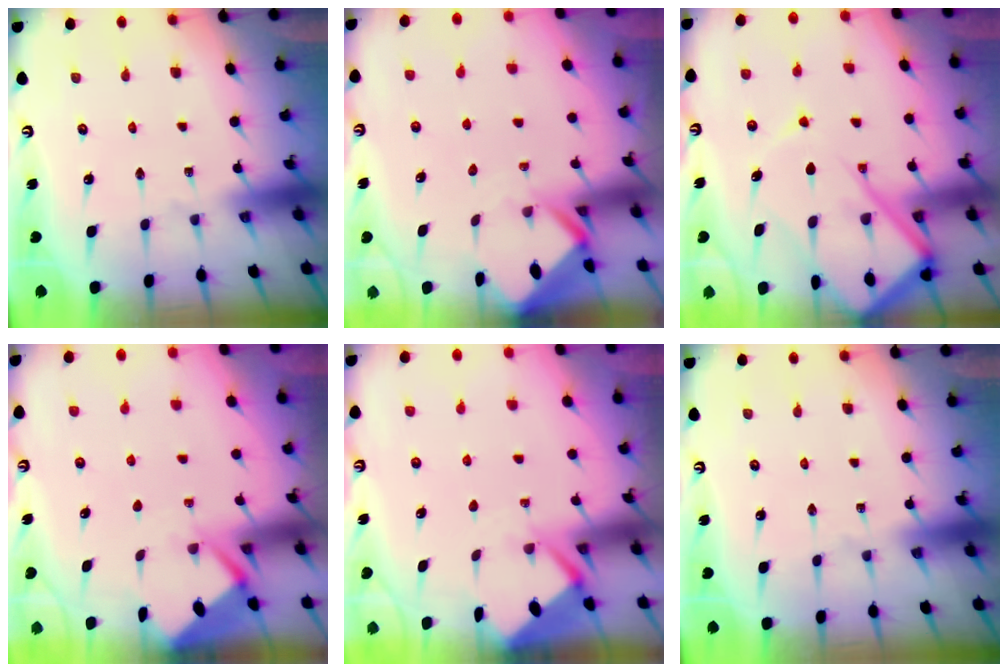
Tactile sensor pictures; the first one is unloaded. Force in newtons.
{"total": 2.7, "press": 2.7, "slide": 0.2}
{"total": 16.0, "press": 15.9, "slide": 1.5}
{"total": 2.6, "press": 2.6, "slide": 0.3}
{"total": 2.5, "press": 2.5, "slide": 0.4}
{"total": 0.0}